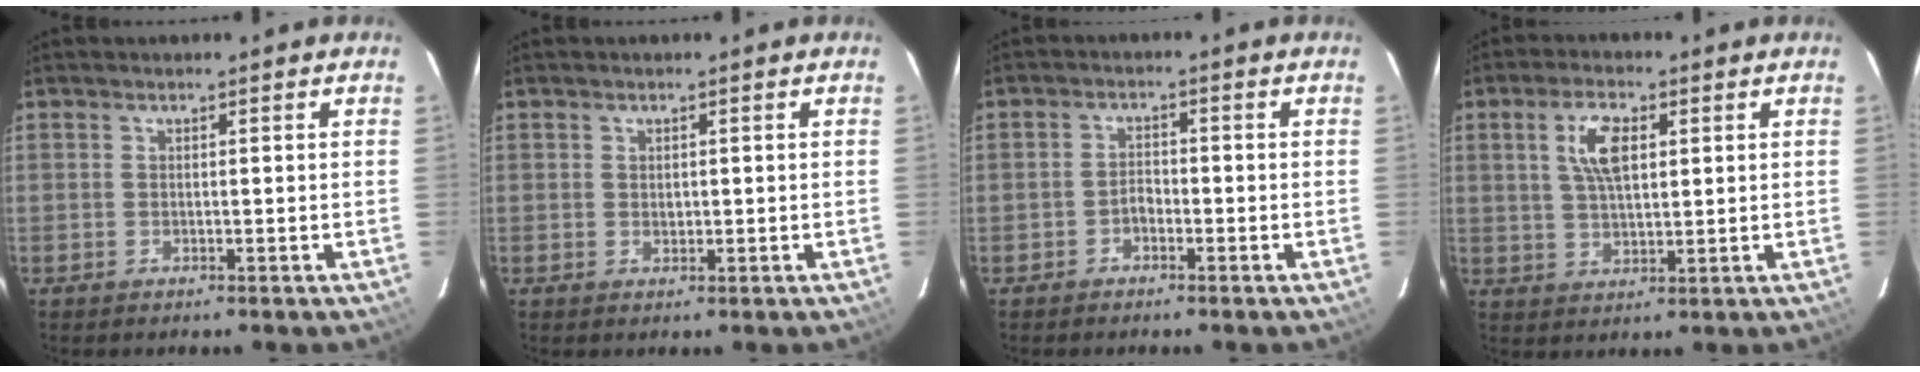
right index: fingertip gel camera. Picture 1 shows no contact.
{"total": 1.1, "force": [0.2, 0.9, 0.6], "torque": [-0.009, 0.002, 0.005]}
{"total": 2.0, "force": [-1.3, 1.3, 0.8], "torque": [-0.017, 0.007, -0.022]}
{"total": 7.0, "force": [2.3, 3.1, 5.8], "torque": [-0.109, 0.009, 0.044]}